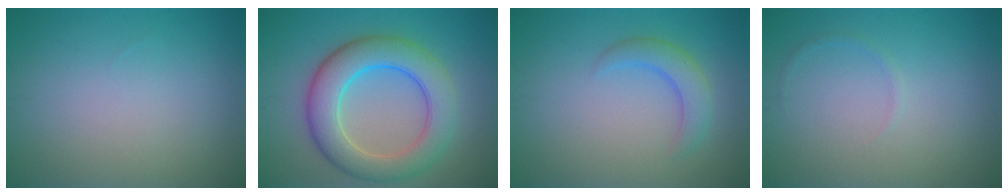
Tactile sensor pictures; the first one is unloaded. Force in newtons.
{"total": 7.6, "press": 7.6, "slide": 0.1}
{"total": 2.7, "press": 2.7, "slide": 0.1}
{"total": 0.5, "press": 0.5, "slide": 0.0}